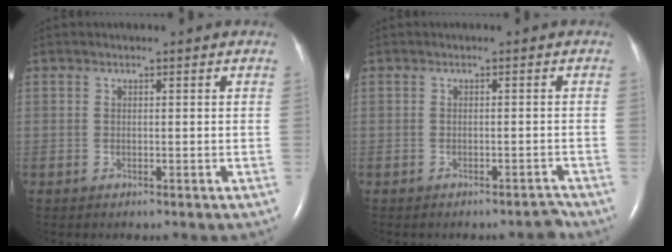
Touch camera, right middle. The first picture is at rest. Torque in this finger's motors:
{"motor_torque": [-0.08, -0.04, -0.03, 0.00]}